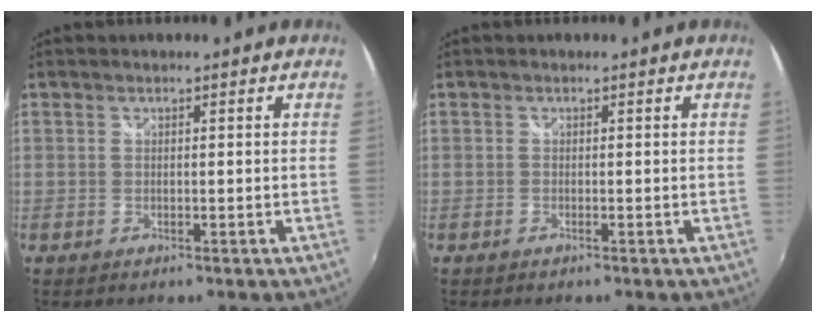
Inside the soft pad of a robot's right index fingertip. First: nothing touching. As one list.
[{"total": 0.0}]